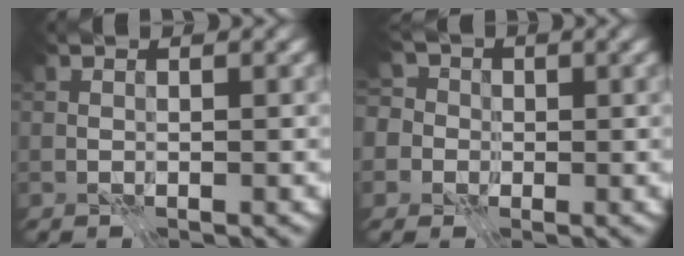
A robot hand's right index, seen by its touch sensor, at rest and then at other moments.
{"total": 7.9, "force": [2.5, 6.6, 3.6], "torque": [-0.057, 0.035, -0.006]}